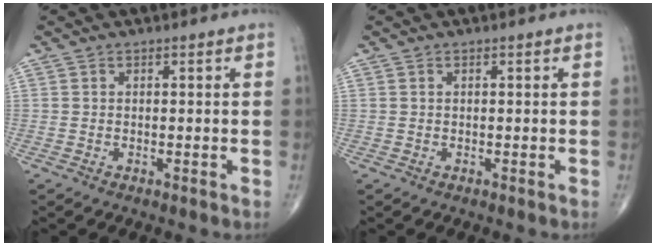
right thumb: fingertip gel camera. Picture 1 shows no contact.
{"total": 0.0}